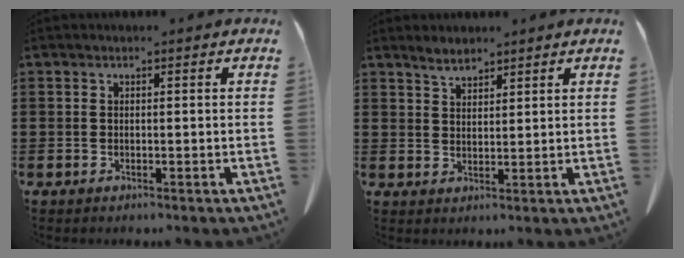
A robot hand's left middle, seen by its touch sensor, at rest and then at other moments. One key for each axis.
{"total": 2.8, "fx": 2.5, "fy": 0.8, "fz": 1.0, "tx": -0.025, "ty": 0.000, "tz": 0.048}